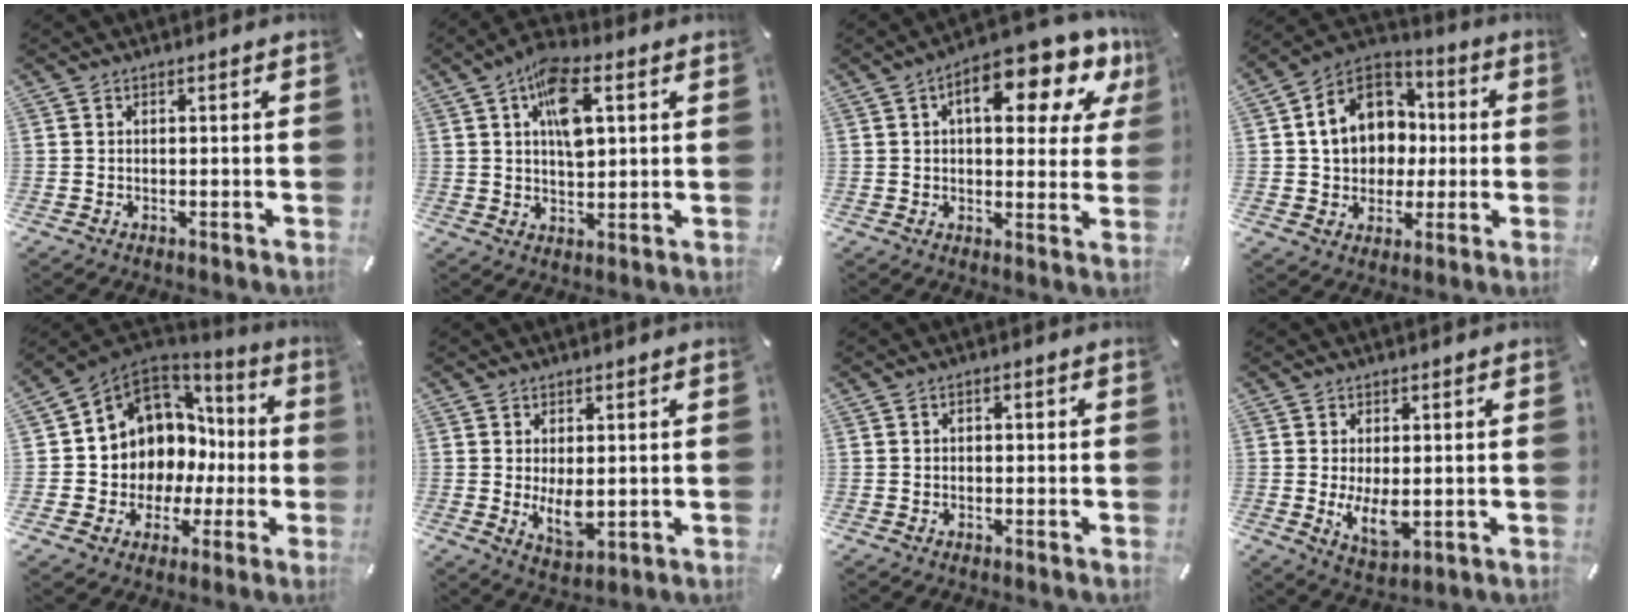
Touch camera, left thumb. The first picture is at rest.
{"total": 11.0, "force": [3.7, 5.8, 8.6], "torque": [-0.139, 0.001, 0.064]}
{"total": 16.1, "force": [7.6, 7.1, 12.2], "torque": [-0.167, -0.038, 0.120]}
{"total": 14.6, "force": [1.1, 12.7, 7.1], "torque": [-0.139, 0.006, 0.026]}
{"total": 9.1, "force": [3.5, 8.3, 1.6], "torque": [-0.050, -0.059, 0.077]}
{"total": 6.4, "force": [0.2, 3.4, 5.4], "torque": [-0.106, -0.011, 0.000]}
{"total": 0.9, "force": [-0.2, 0.8, 0.5], "torque": [-0.009, 0.004, -0.006]}
{"total": 7.2, "force": [-0.3, 3.7, 6.2], "torque": [-0.125, -0.013, -0.008]}